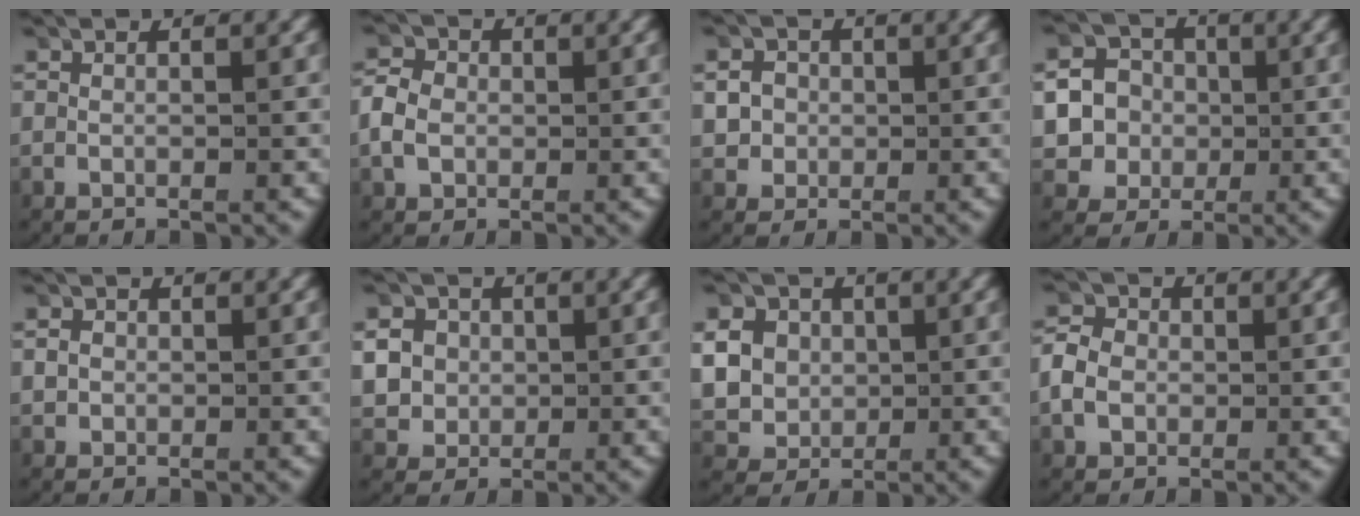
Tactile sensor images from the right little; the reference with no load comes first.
{"total": 2.7, "force": [-0.1, 2.4, 1.3], "torque": [-0.031, 0.005, -0.004]}
{"total": 3.9, "force": [0.3, 3.6, 1.5], "torque": [-0.034, -0.004, 0.005]}
{"total": 9.9, "force": [-0.8, 9.4, 2.9], "torque": [-0.095, -0.023, -0.022]}
{"total": 1.1, "force": [0.1, 1.0, 0.4], "torque": [-0.013, 0.001, 0.004]}
{"total": 5.5, "force": [0.4, 5.1, 2.1], "torque": [-0.053, -0.010, 0.009]}
{"total": 7.9, "force": [0.3, 7.3, 3.0], "torque": [-0.082, -0.017, 0.006]}
{"total": 2.9, "force": [-0.2, 2.5, 1.3], "torque": [-0.030, 0.006, -0.006]}